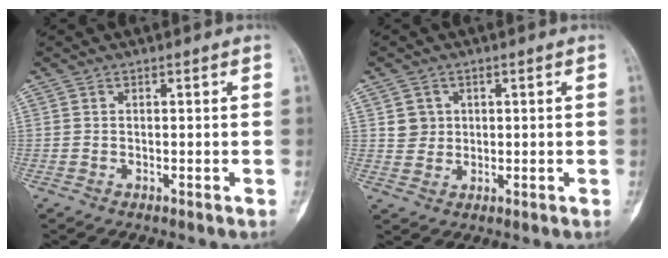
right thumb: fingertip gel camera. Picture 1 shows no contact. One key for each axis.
{"total": 3.3, "fx": 1.0, "fy": 3.1, "fz": 0.6, "tx": 0.008, "ty": -0.002, "tz": 0.017}